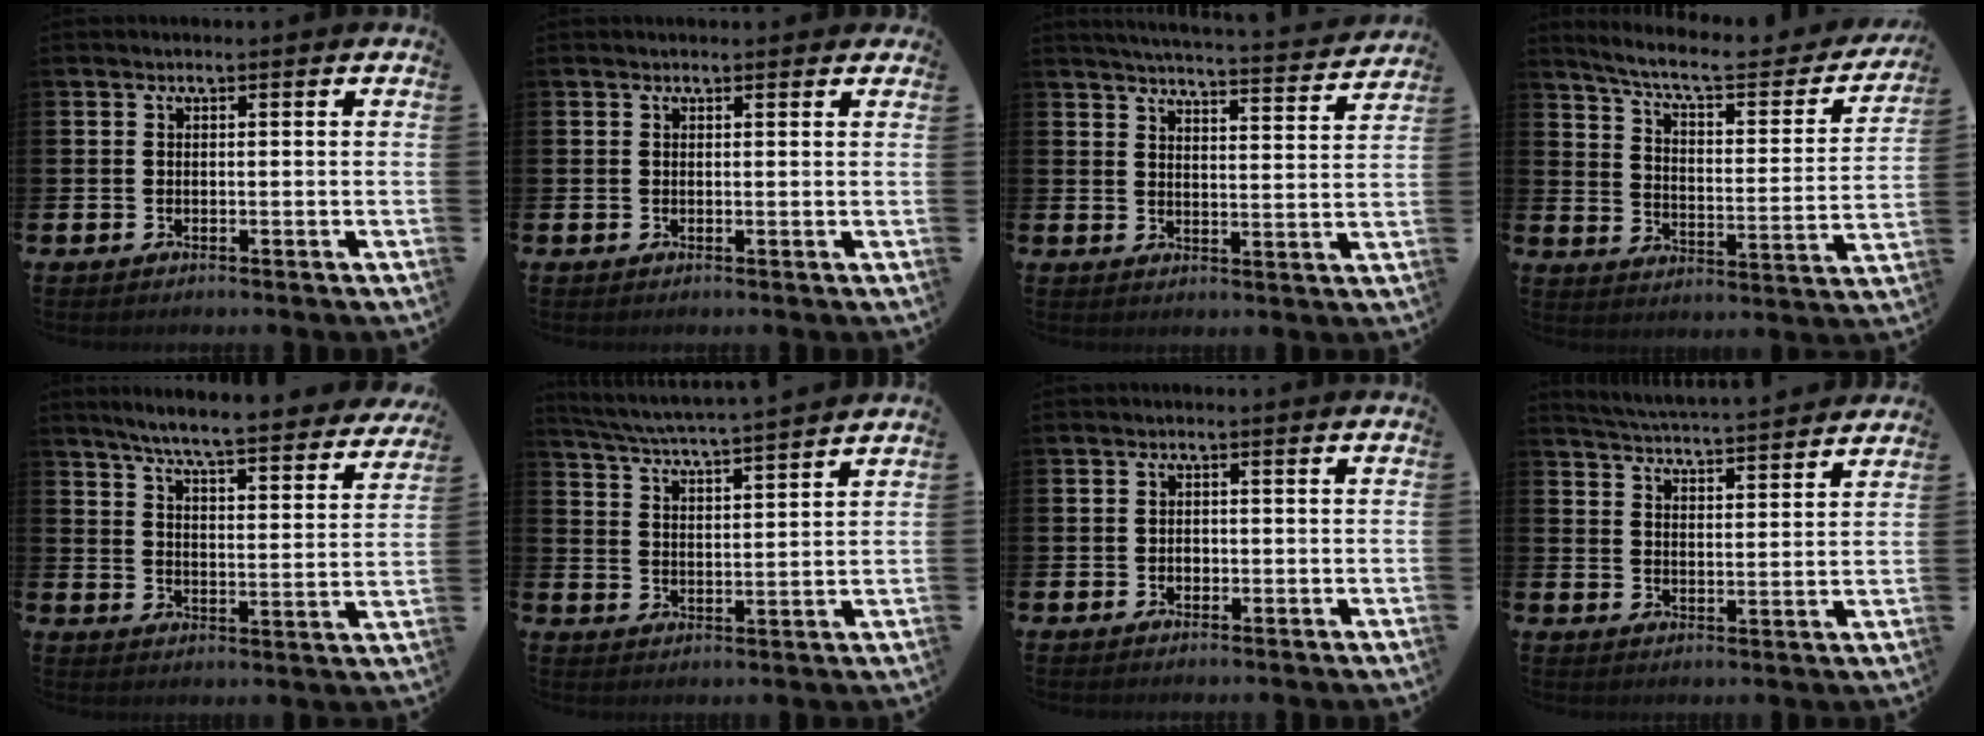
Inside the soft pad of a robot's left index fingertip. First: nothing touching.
{"total": 0.7, "force": [0.6, 0.2, 0.2], "torque": [0.006, -0.001, 0.008]}
{"total": 5.0, "force": [4.9, -0.3, 0.9], "torque": [-0.028, -0.038, 0.082]}
{"total": 7.9, "force": [6.7, 1.9, 3.6], "torque": [-0.094, -0.044, 0.109]}
{"total": 6.6, "force": [6.2, -0.2, 2.4], "torque": [-0.065, -0.049, 0.102]}
{"total": 5.5, "force": [5.3, -0.5, 1.3], "torque": [-0.047, -0.040, 0.091]}
{"total": 0.9, "force": [-0.3, 0.8, 0.3], "torque": [0.000, 0.002, -0.008]}
{"total": 5.3, "force": [5.3, -0.3, 0.3], "torque": [-0.029, -0.039, 0.093]}